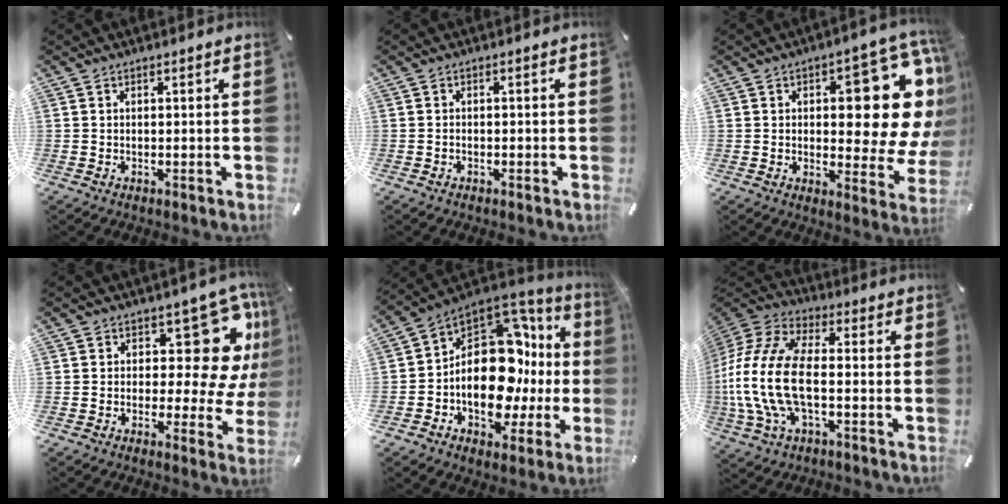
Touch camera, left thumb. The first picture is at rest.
{"total": 1.0, "force": [-0.7, 0.5, 0.6], "torque": [-0.014, 0.000, -0.014]}
{"total": 19.7, "force": [6.5, 8.5, 16.6], "torque": [-0.189, -0.070, 0.100]}
{"total": 17.5, "force": [6.1, 9.3, 13.5], "torque": [-0.161, -0.050, 0.100]}
{"total": 19.9, "force": [-0.6, 12.9, 15.1], "torque": [-0.258, -0.026, -0.005]}
{"total": 17.5, "force": [-2.8, 9.6, 14.4], "torque": [-0.321, -0.004, -0.050]}